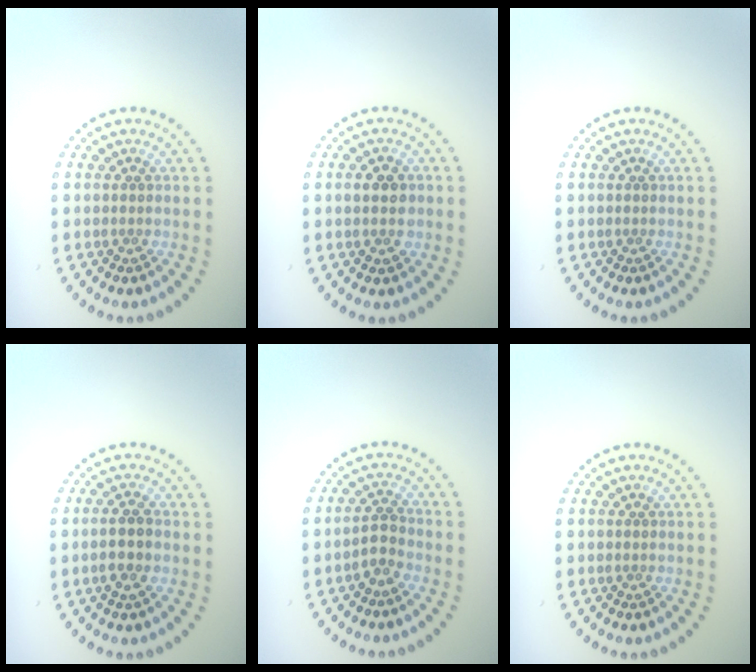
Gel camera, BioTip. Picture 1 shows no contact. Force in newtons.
{"total": 2.7, "press": 2.7, "slide": 0.2}
{"total": 0.0}
{"total": 2.3, "press": 2.2, "slide": 0.7}
{"total": 1.8, "press": 1.6, "slide": 0.9}
{"total": 0.0}